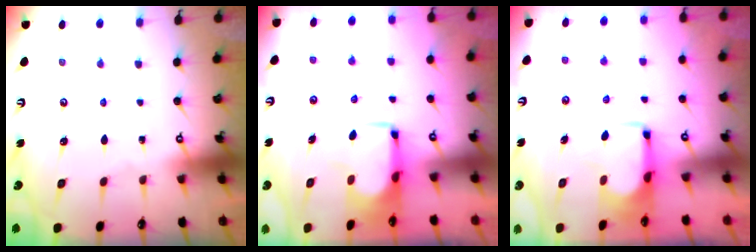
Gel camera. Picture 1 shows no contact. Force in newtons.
{"total": 2.2, "press": 2.2, "slide": 0.5}
{"total": 3.8, "press": 3.7, "slide": 0.4}